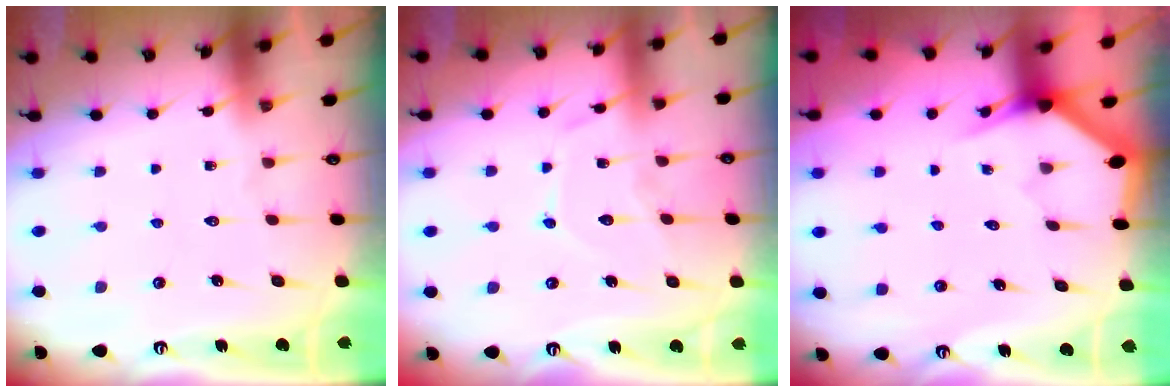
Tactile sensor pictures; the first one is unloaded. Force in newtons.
{"total": 10.2, "press": 10.1, "slide": 0.6}
{"total": 2.9, "press": 2.9, "slide": 0.1}